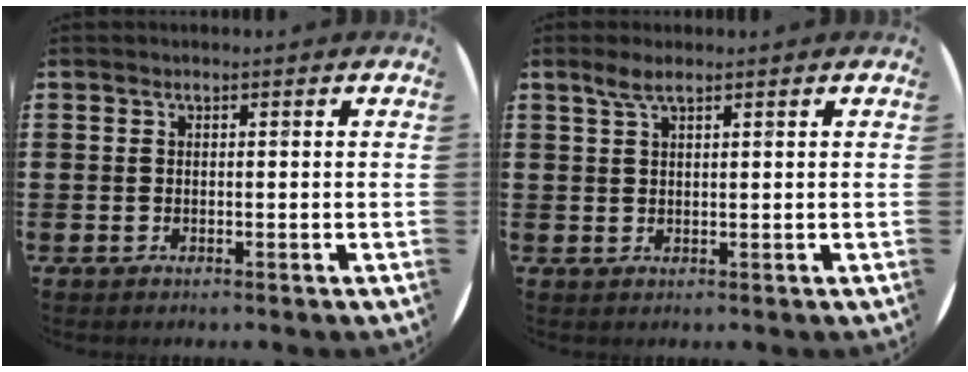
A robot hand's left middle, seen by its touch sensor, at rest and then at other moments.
{"total": 2.4, "force": [1.7, 0.4, 1.6], "torque": [-0.033, 0.006, 0.030]}